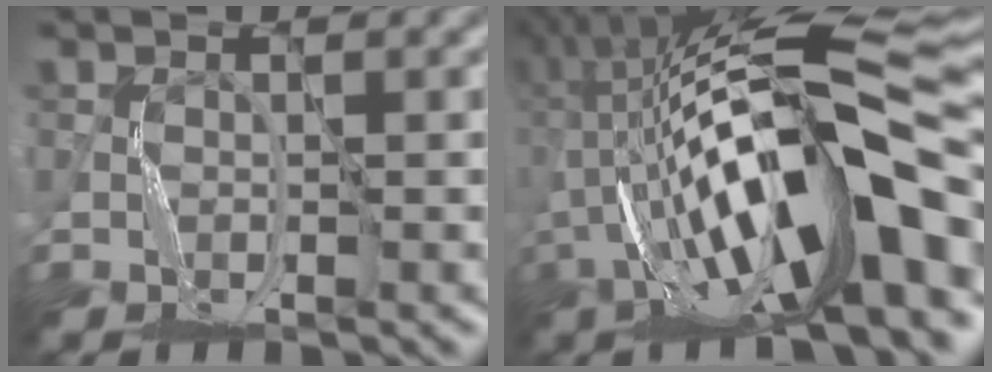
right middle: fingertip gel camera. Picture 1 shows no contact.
{"total": 16.4, "force": [-2.4, 4.5, 15.6], "torque": [-0.269, 0.031, -0.043]}